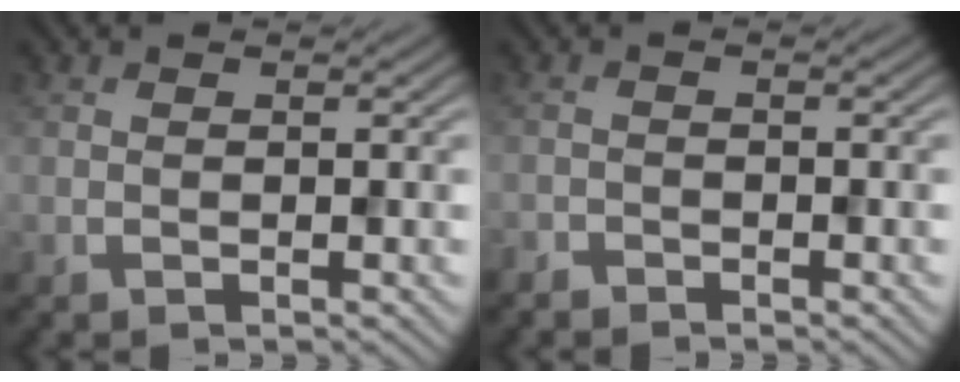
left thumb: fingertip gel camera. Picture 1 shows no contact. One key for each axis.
{"total": 1.4, "fx": -1.3, "fy": 0.4, "fz": 0.1, "tx": -0.002, "ty": -0.004, "tz": -0.030}